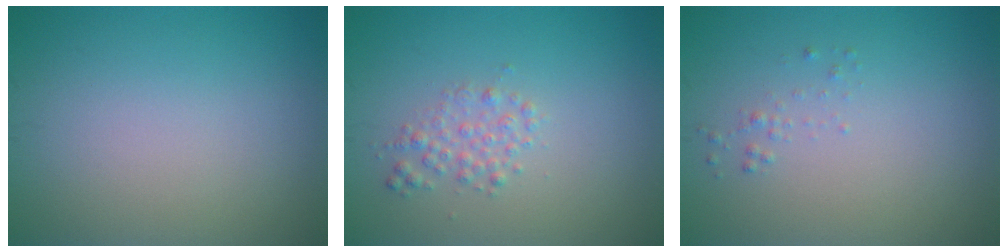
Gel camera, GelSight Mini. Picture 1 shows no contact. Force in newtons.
{"total": 1.7, "press": 1.7, "slide": 0.0}
{"total": 0.6, "press": 0.6, "slide": 0.1}